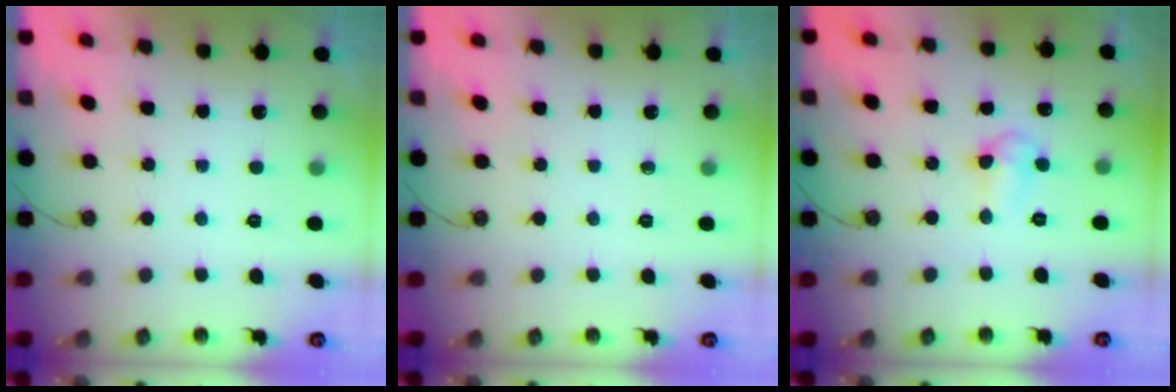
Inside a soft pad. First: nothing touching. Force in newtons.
{"total": 0.0}
{"total": 5.4, "press": 5.3, "slide": 0.9}